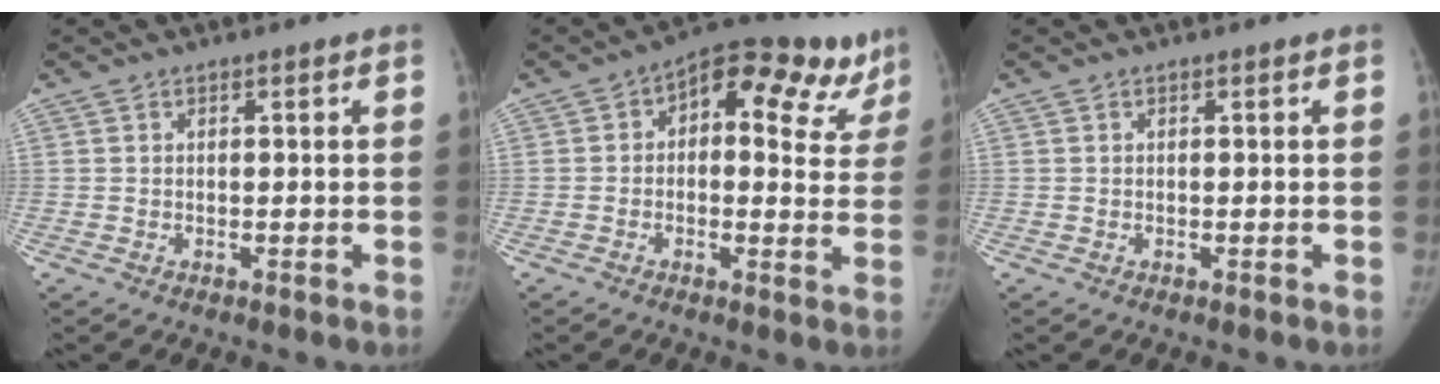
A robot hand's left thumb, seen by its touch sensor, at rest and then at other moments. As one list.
[{"total": 16.1, "force": [8.1, 8.9, 10.7], "torque": [-0.088, 0.010, 0.091]}, {"total": 0.0}]